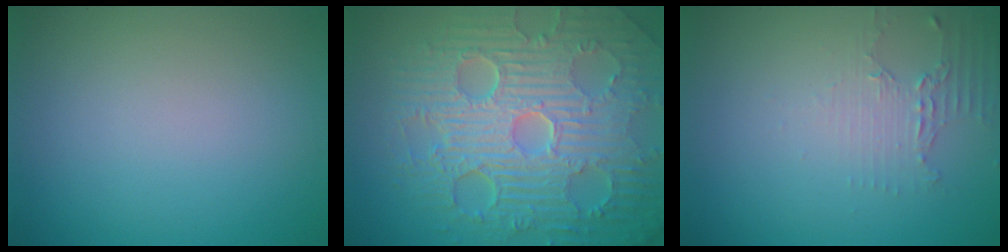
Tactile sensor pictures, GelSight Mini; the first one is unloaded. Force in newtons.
{"total": 11.3, "press": 7.4, "slide": 8.6}
{"total": 2.0, "press": 1.5, "slide": 1.3}